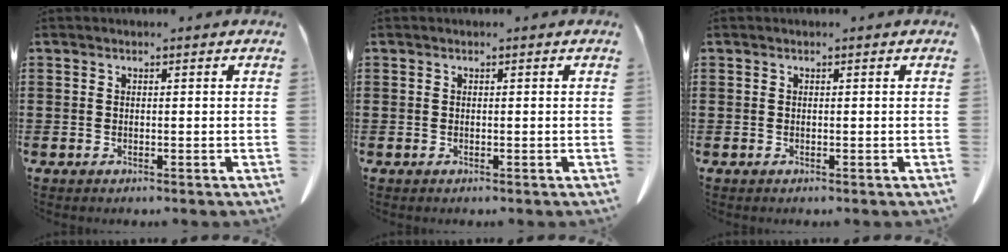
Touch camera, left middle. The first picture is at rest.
{"total": 0.0}
{"total": 0.0}